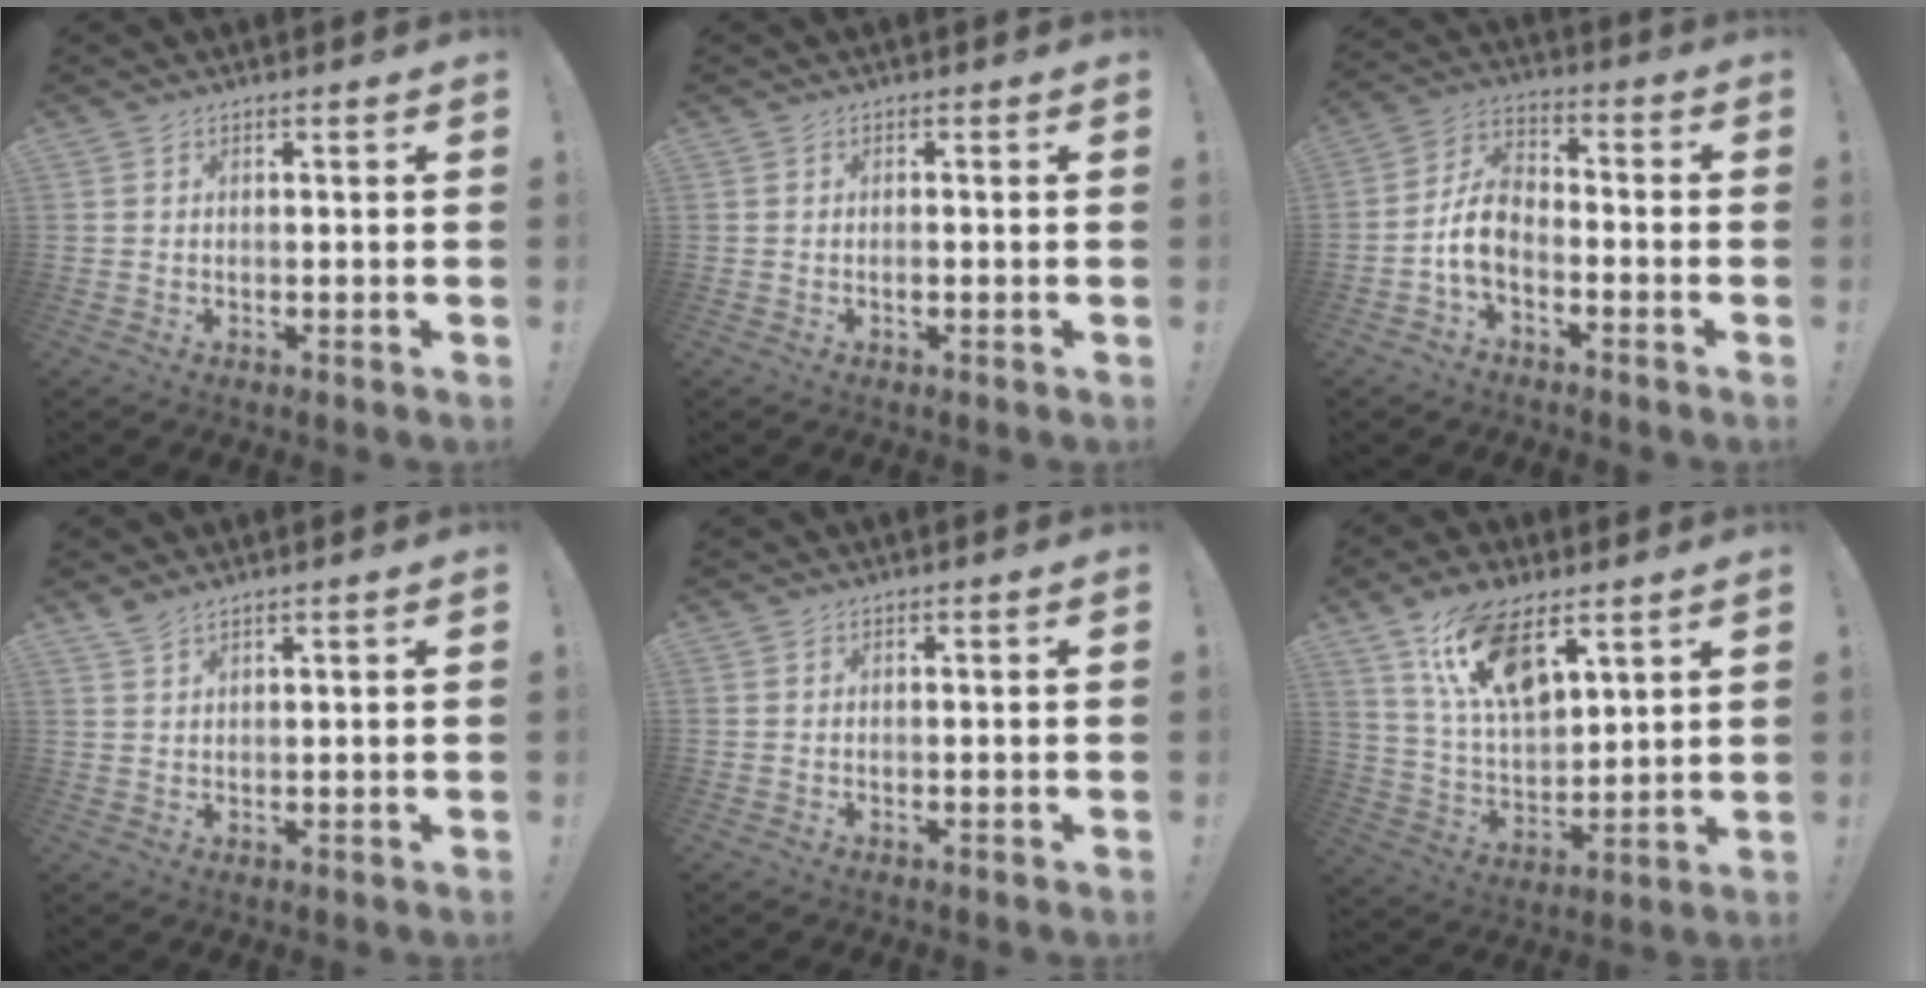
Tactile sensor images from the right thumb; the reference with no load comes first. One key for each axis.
{"total": 0.7, "fx": -0.3, "fy": 0.3, "fz": 0.5, "tx": -0.007, "ty": -0.001, "tz": -0.006}
{"total": 8.7, "fx": -3.5, "fy": 5.5, "fz": 5.8, "tx": -0.122, "ty": 0.011, "tz": -0.062}
{"total": 2.7, "fx": 2.2, "fy": 0.7, "fz": 1.4, "tx": -0.030, "ty": -0.009, "tz": 0.041}
{"total": 0.0}
{"total": 16.2, "fx": 9.7, "fy": 7.4, "fz": 10.7, "tx": -0.199, "ty": -0.043, "tz": 0.177}